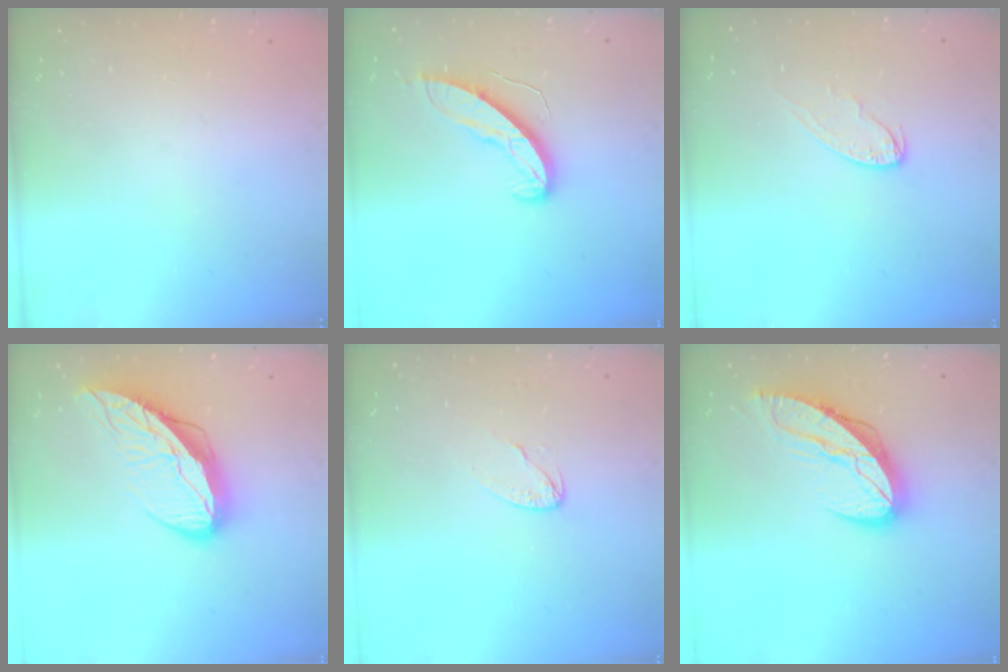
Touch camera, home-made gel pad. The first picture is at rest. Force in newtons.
{"total": 10.5, "press": 10.5, "slide": 0.5}
{"total": 5.9, "press": 5.9, "slide": 0.2}
{"total": 13.0, "press": 13.0, "slide": 1.2}
{"total": 4.6, "press": 4.6, "slide": 0.4}
{"total": 11.1, "press": 11.1, "slide": 1.1}